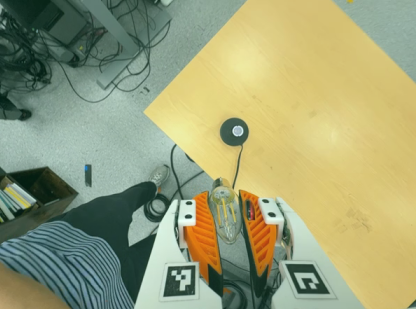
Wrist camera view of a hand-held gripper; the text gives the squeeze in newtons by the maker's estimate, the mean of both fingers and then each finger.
{"total": 21.1, "left": 25.1, "right": 17.1}